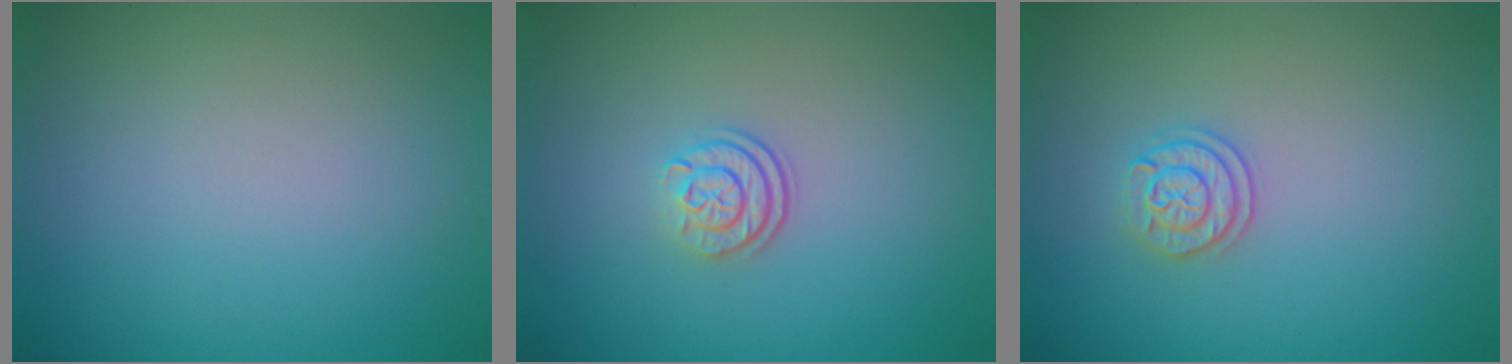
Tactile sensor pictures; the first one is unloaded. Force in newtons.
{"total": 2.4, "press": 1.8, "slide": 1.6}
{"total": 1.9, "press": 1.8, "slide": 0.5}